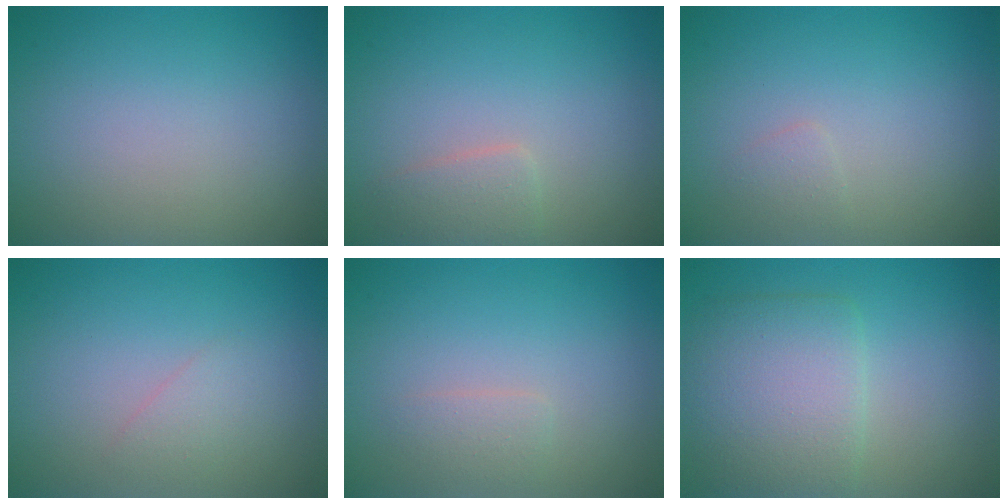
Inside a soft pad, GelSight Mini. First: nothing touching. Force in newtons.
{"total": 1.7, "press": 1.7, "slide": 0.1}
{"total": 0.8, "press": 0.8, "slide": 0.1}
{"total": 1.0, "press": 1.0, "slide": 0.0}
{"total": 1.0, "press": 1.0, "slide": 0.0}
{"total": 5.7, "press": 5.7, "slide": 0.1}